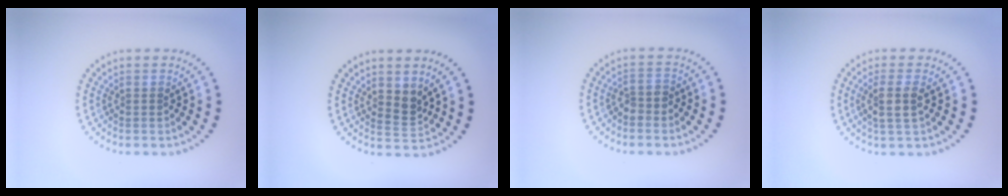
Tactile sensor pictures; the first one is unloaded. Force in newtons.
{"total": 1.7, "press": 1.4, "slide": 0.9}
{"total": 1.6, "press": 1.3, "slide": 0.9}
{"total": 2.3, "press": 2.0, "slide": 1.1}